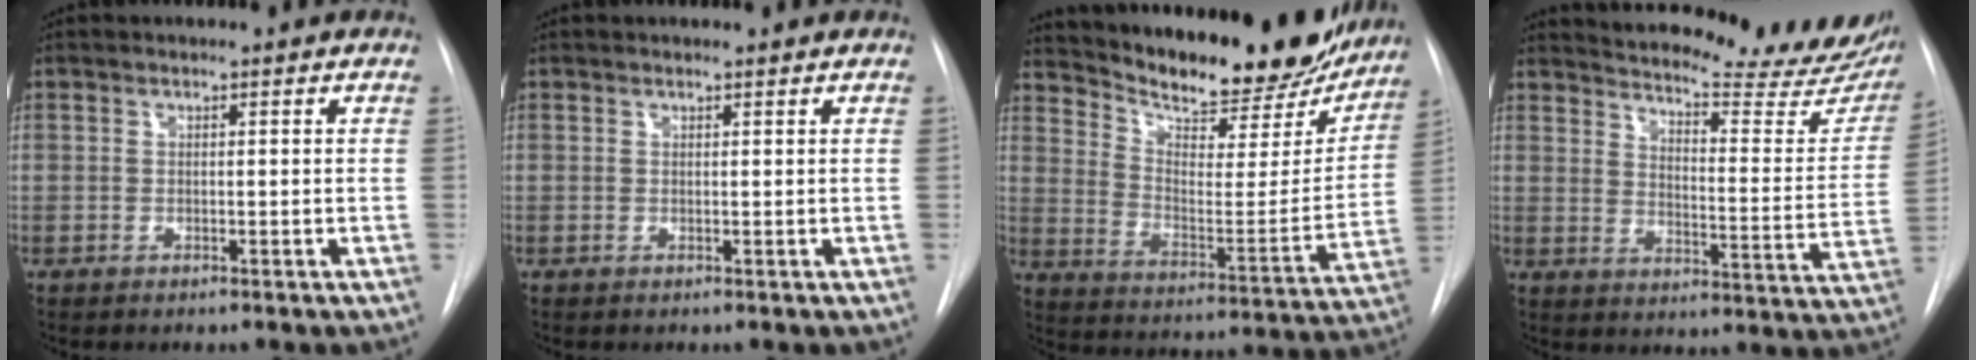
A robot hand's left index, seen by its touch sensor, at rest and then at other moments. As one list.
[{"total": 1.0, "force": [1.0, 0.0, 0.1], "torque": [-0.010, 0.007, 0.014]}, {"total": 24.6, "force": [21.8, 6.3, 9.4], "torque": [-0.152, -0.041, 0.299]}, {"total": 26.9, "force": [24.3, 4.4, 10.8], "torque": [-0.158, -0.096, 0.288]}]